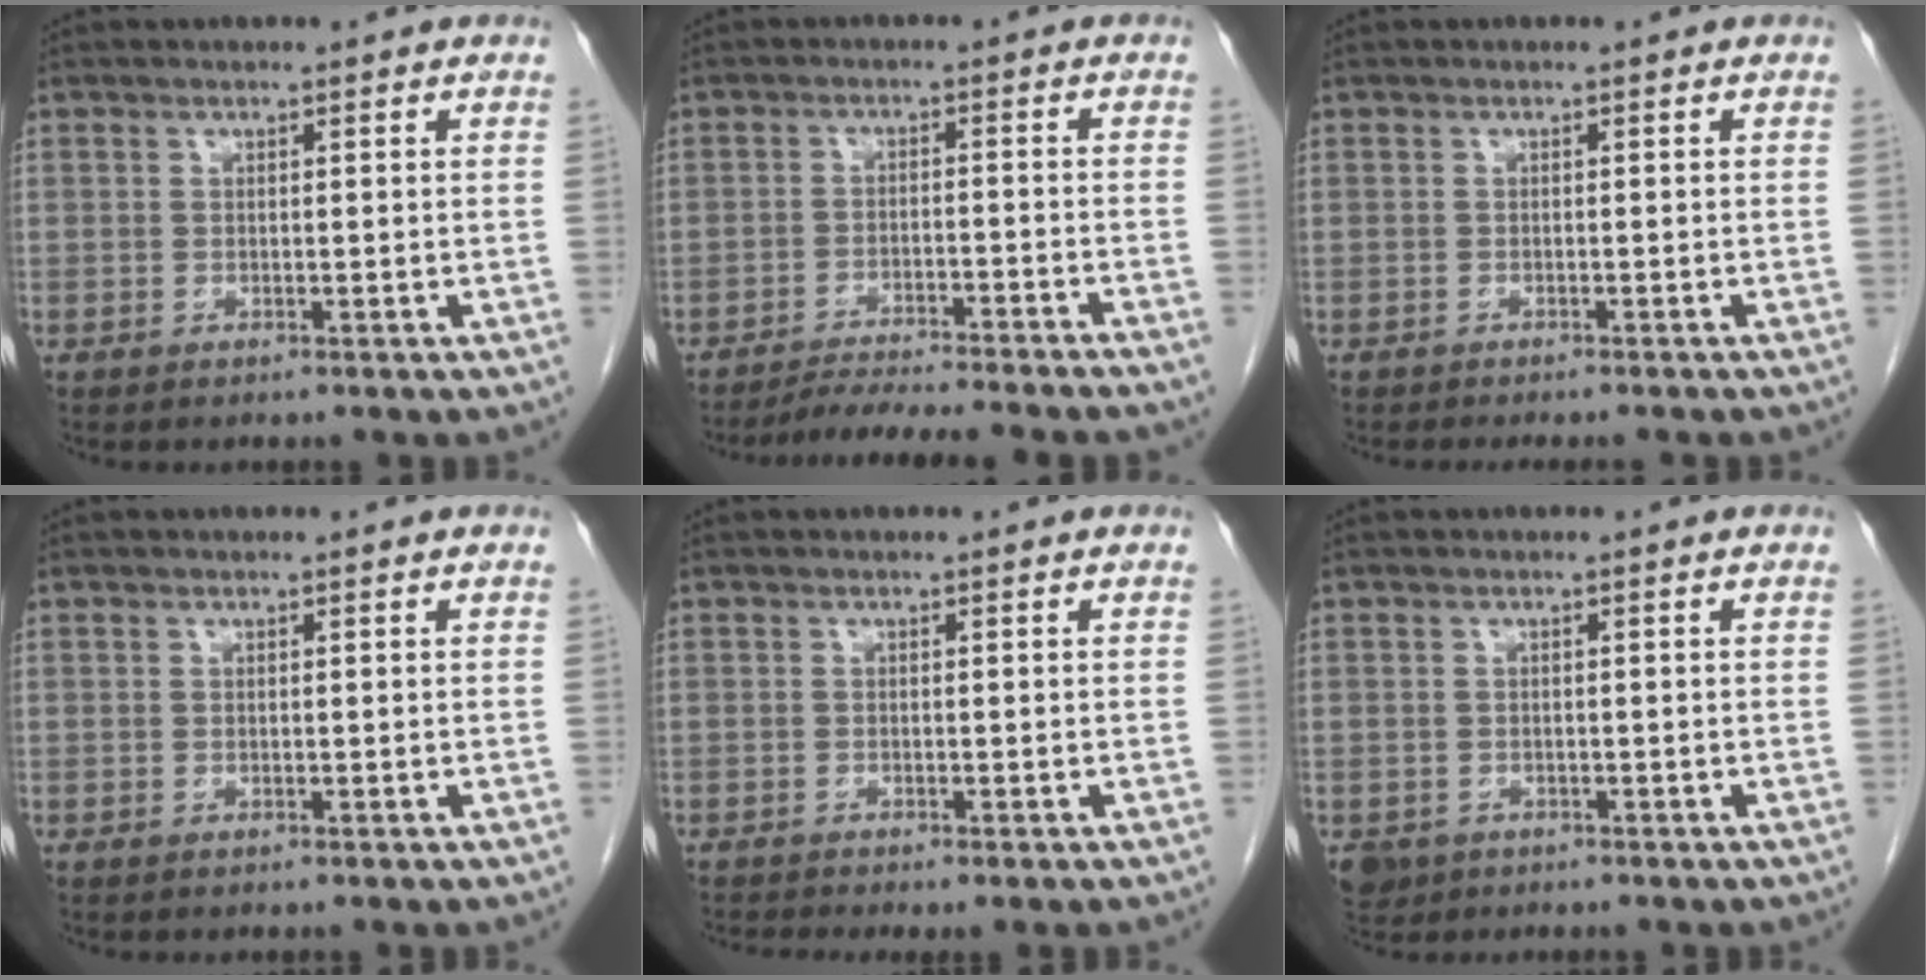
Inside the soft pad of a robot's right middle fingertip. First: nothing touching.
{"total": 11.1, "force": [-10.1, -0.8, 4.6], "torque": [-0.048, -0.013, -0.149]}
{"total": 4.7, "force": [-4.2, 0.7, 1.9], "torque": [-0.018, -0.008, -0.054]}
{"total": 0.0}
{"total": 2.7, "force": [-2.3, -0.1, 1.5], "torque": [-0.016, -0.004, -0.034]}
{"total": 3.0, "force": [-1.6, 2.4, 0.7], "torque": [-0.011, 0.001, -0.022]}